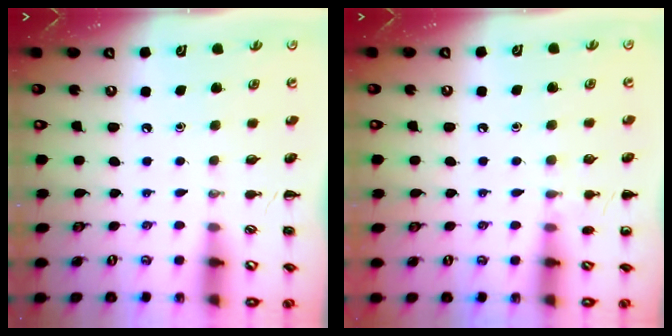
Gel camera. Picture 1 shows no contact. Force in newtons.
{"total": 5.8, "press": 5.5, "slide": 1.8}